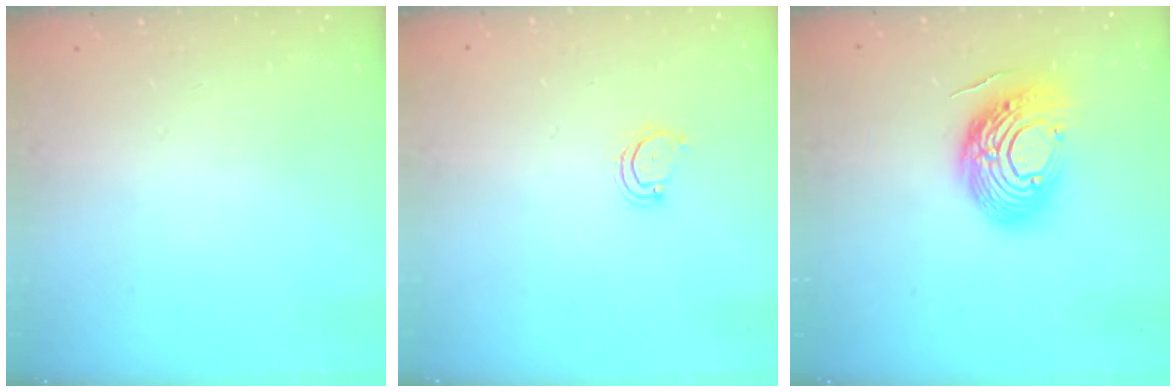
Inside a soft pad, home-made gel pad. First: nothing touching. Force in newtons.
{"total": 4.0, "press": 3.9, "slide": 0.4}
{"total": 16.9, "press": 16.9, "slide": 1.2}